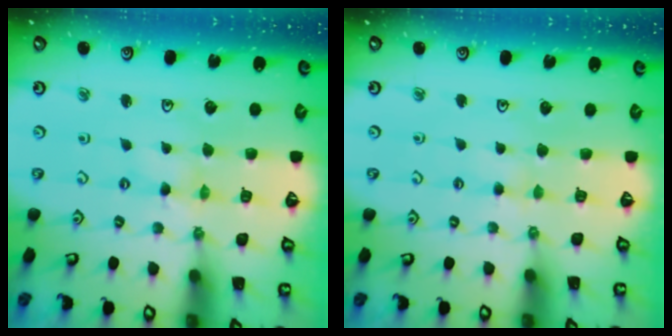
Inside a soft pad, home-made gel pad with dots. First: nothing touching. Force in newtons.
{"total": 1.9, "press": 1.9, "slide": 0.4}